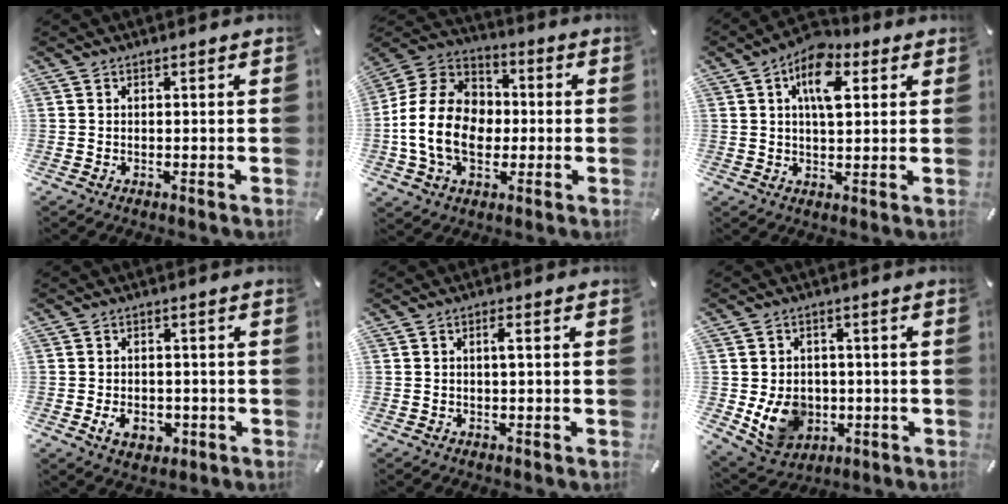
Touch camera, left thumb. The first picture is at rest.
{"total": 15.7, "force": [-2.5, 12.2, 9.5], "torque": [-0.211, 0.031, -0.044]}
{"total": 10.5, "force": [3.9, 5.8, 7.9], "torque": [-0.120, -0.004, 0.066]}
{"total": 5.3, "force": [-1.8, 3.9, 3.1], "torque": [-0.054, 0.003, -0.034]}
{"total": 1.8, "force": [0.1, 0.4, 1.8], "torque": [-0.036, 0.002, 0.000]}
{"total": 11.0, "force": [-2.2, 9.2, 5.5], "torque": [-0.111, 0.010, -0.034]}